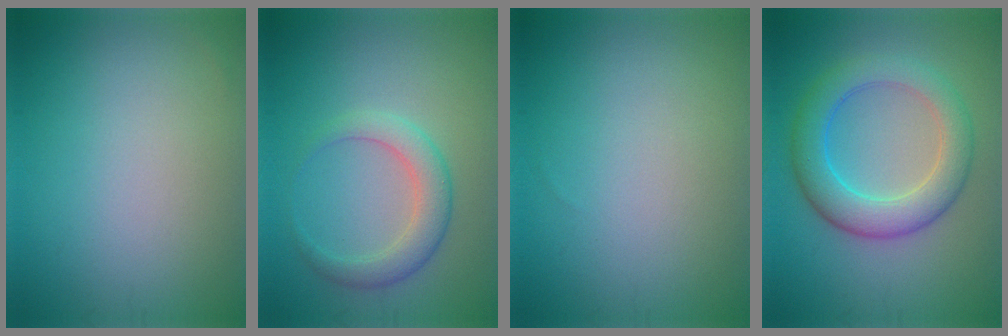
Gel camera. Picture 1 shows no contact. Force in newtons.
{"total": 3.3, "press": 3.3, "slide": 0.3}
{"total": 0.0}
{"total": 6.0, "press": 6.0, "slide": 0.1}